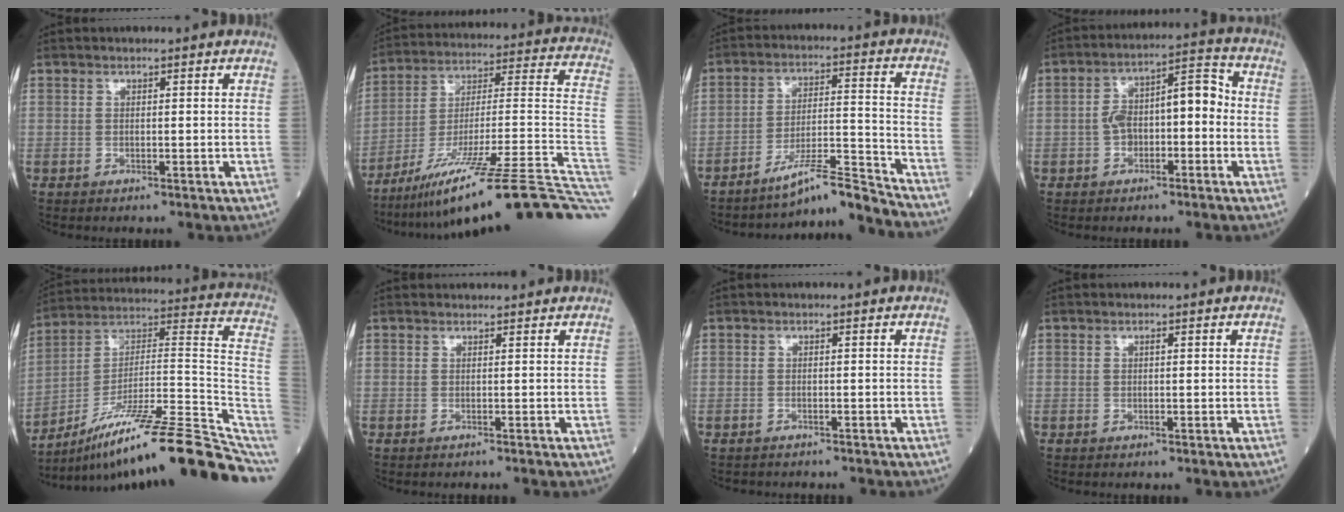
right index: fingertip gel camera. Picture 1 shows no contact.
{"total": 30.4, "force": [-21.4, -0.1, 21.6], "torque": [-0.218, -0.014, -0.333]}
{"total": 10.2, "force": [-9.5, -2.2, 2.9], "torque": [-0.038, 0.021, -0.163]}
{"total": 8.4, "force": [-1.0, 3.8, 7.4], "torque": [-0.129, 0.050, -0.018]}
{"total": 26.7, "force": [-19.8, 2.1, 17.8], "torque": [-0.179, 0.033, -0.315]}
{"total": 1.8, "force": [1.5, 0.4, 1.0], "torque": [-0.031, 0.021, 0.012]}
{"total": 3.0, "force": [-2.7, 1.2, 0.4], "torque": [-0.008, -0.001, -0.038]}
{"total": 0.0}